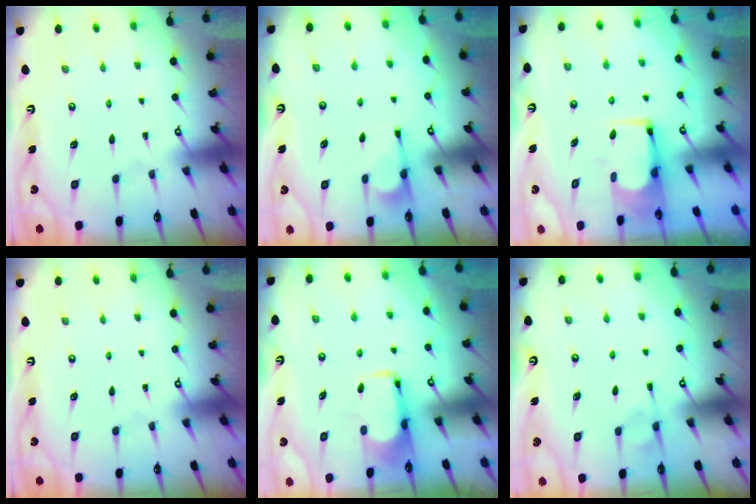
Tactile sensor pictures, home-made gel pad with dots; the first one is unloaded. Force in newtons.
{"total": 0.8, "press": 0.1, "slide": 0.8}
{"total": 2.9, "press": 2.9, "slide": 0.2}
{"total": 0.0}
{"total": 2.0, "press": 2.0, "slide": 0.4}
{"total": 0.9, "press": 0.1, "slide": 0.9}